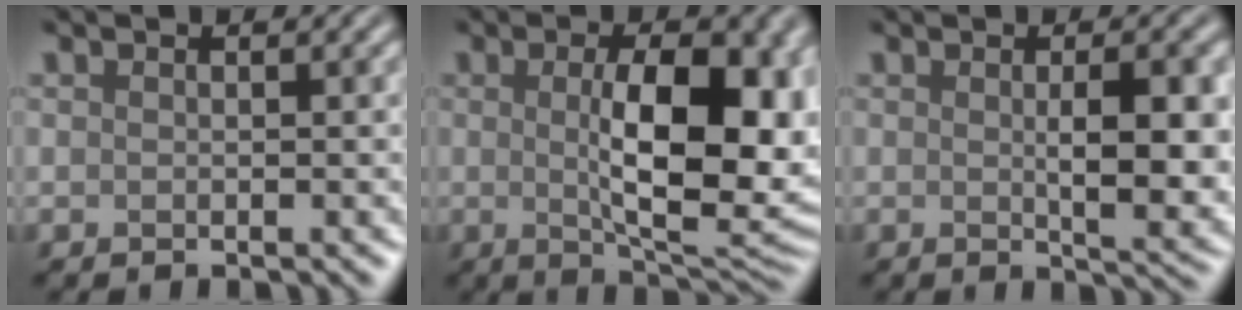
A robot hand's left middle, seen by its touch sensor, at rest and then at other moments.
{"total": 11.1, "force": [0.4, 4.3, 10.3], "torque": [-0.144, -0.007, 0.014]}
{"total": 6.0, "force": [0.1, 1.6, 5.7], "torque": [-0.082, -0.007, 0.008]}